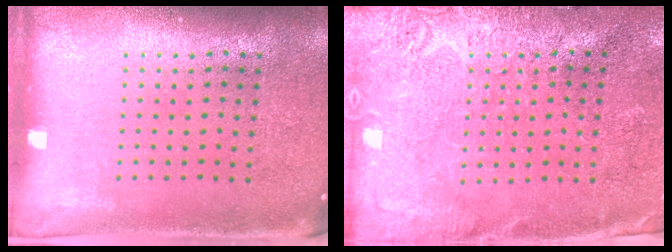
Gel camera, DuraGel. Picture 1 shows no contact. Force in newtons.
{"total": 2.7, "press": 2.7, "slide": 0.7}